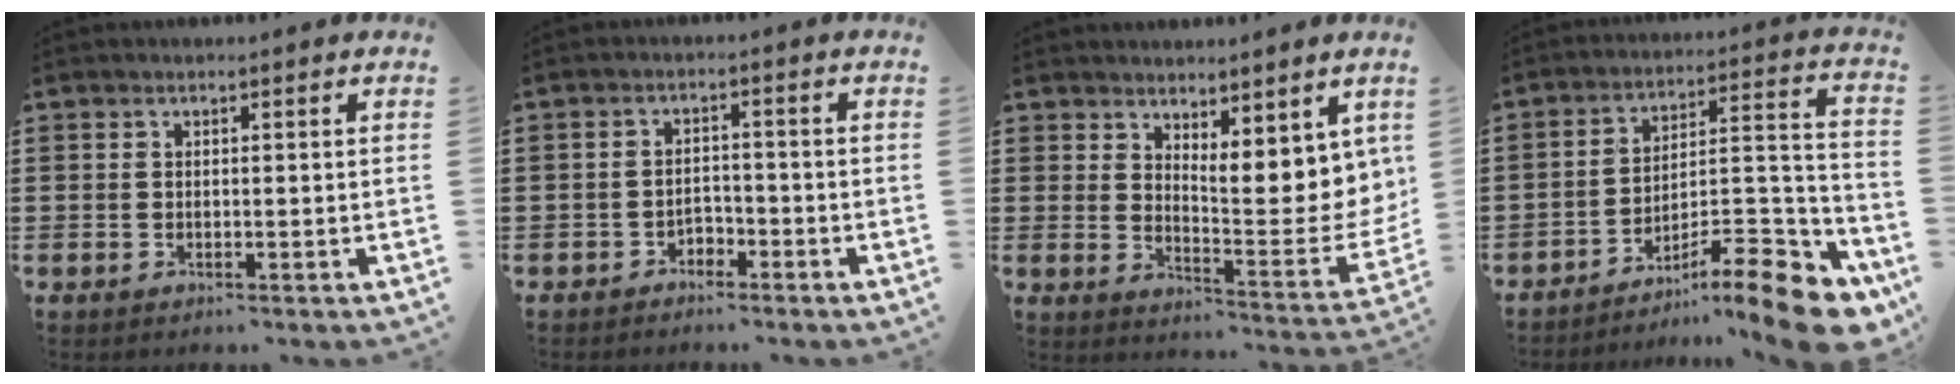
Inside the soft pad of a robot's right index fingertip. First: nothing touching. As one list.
[{"total": 2.2, "force": [-2.0, 0.8, 0.3], "torque": [-0.014, 0.002, -0.043]}, {"total": 7.3, "force": [4.8, 2.8, 4.6], "torque": [-0.067, -0.045, 0.084]}, {"total": 12.4, "force": [-9.0, 2.5, 8.1], "torque": [-0.091, 0.025, -0.166]}]